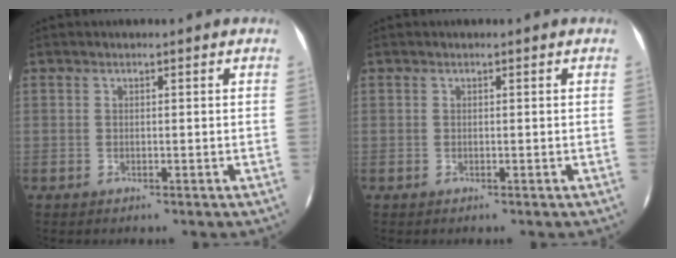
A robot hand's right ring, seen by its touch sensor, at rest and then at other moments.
{"total": 0.0}